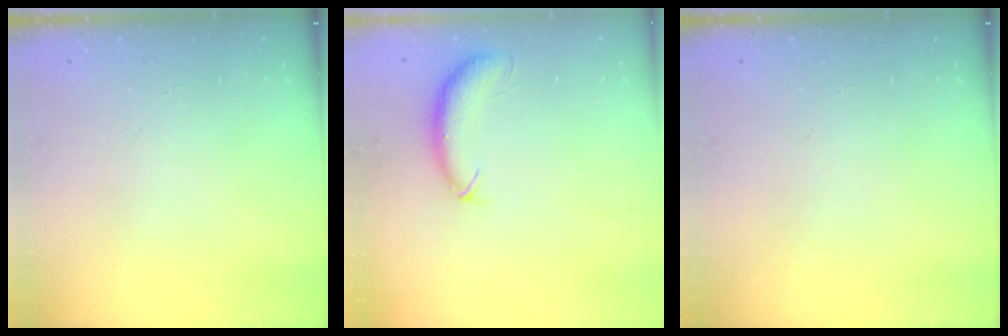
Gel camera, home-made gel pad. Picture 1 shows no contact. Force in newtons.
{"total": 8.7, "press": 8.6, "slide": 1.6}
{"total": 0.0}